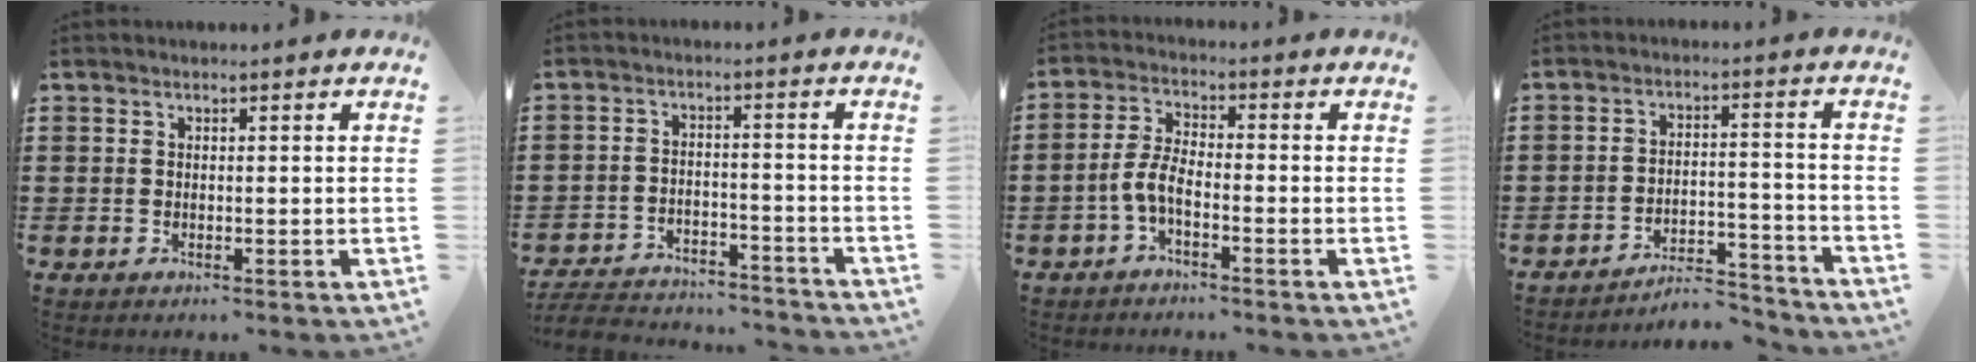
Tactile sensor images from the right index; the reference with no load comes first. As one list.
[{"total": 4.5, "force": [-4.4, 0.5, 0.8], "torque": [-0.021, 0.001, -0.092]}, {"total": 4.4, "force": [-2.0, 1.5, 3.6], "torque": [-0.092, -0.001, -0.046]}, {"total": 5.3, "force": [-5.1, 0.6, 1.2], "torque": [-0.020, 0.006, -0.102]}]